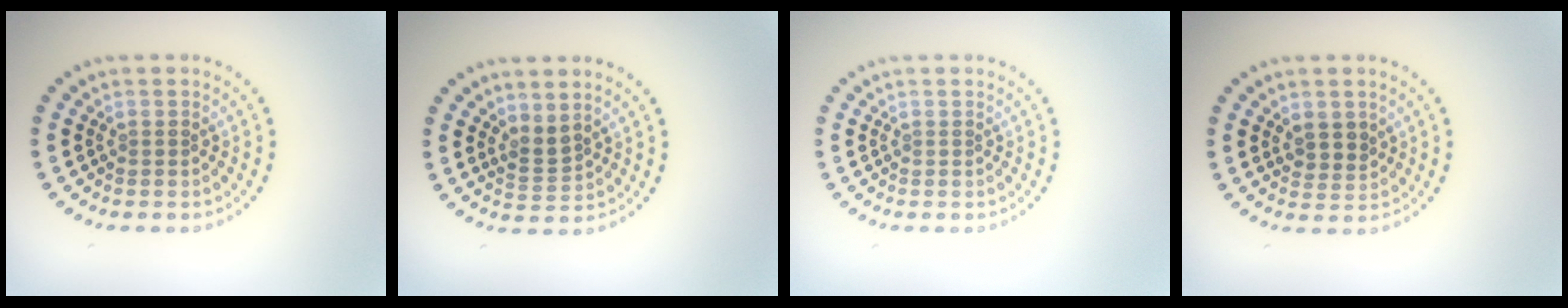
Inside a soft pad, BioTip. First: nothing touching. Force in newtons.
{"total": 1.9, "press": 1.3, "slide": 1.3}
{"total": 0.0}
{"total": 2.2, "press": 2.0, "slide": 1.0}